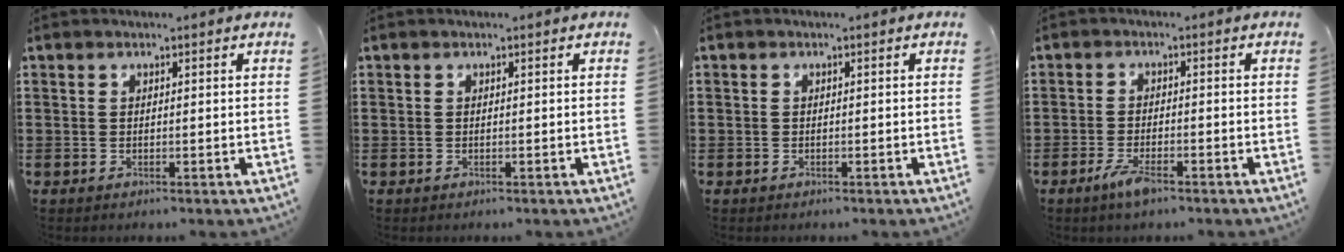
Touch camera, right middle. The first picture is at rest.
{"total": 0.0}
{"total": 0.9, "force": [-0.4, 0.8, 0.0], "torque": [-0.003, 0.003, -0.010]}
{"total": 3.9, "force": [-2.2, 1.1, 3.0], "torque": [-0.069, -0.004, -0.044]}